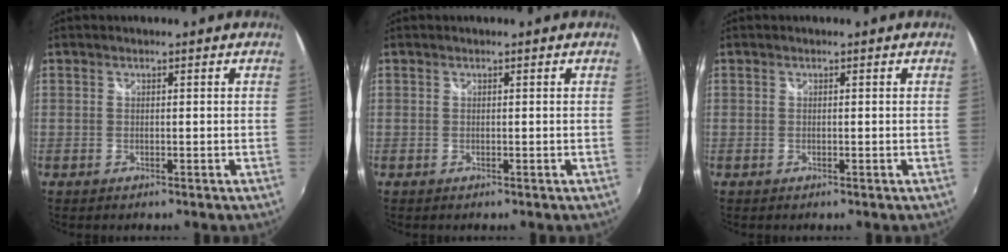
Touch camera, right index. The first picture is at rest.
{"total": 0.0}
{"total": 0.0}